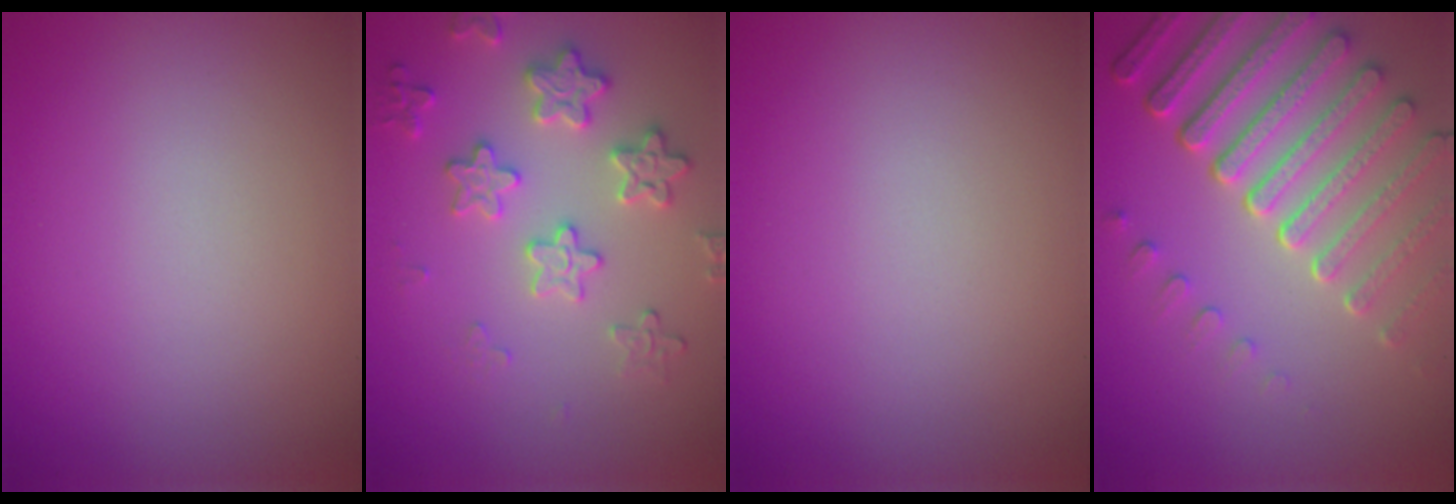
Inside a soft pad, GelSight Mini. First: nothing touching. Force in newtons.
{"total": 3.6, "press": 3.6, "slide": 0.7}
{"total": 0.0}
{"total": 7.8, "press": 5.8, "slide": 5.3}